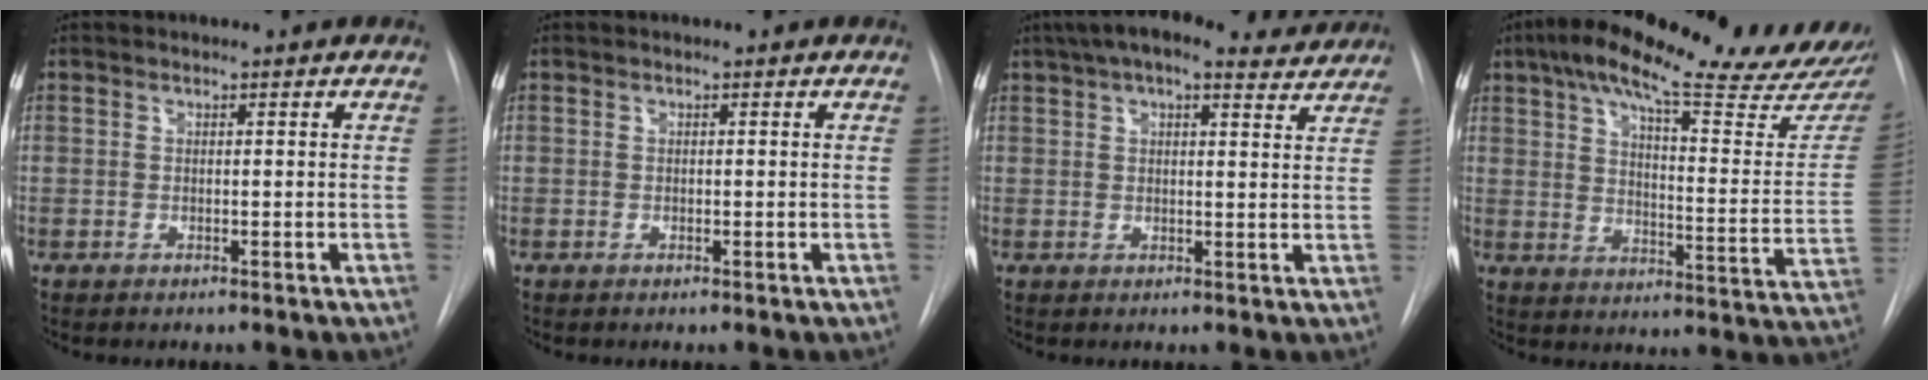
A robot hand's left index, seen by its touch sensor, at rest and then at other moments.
{"total": 0.0}
{"total": 13.2, "force": [10.9, 3.6, 6.6], "torque": [-0.110, 0.044, 0.145]}
{"total": 28.2, "force": [23.4, 3.4, 15.4], "torque": [-0.230, -0.037, 0.301]}